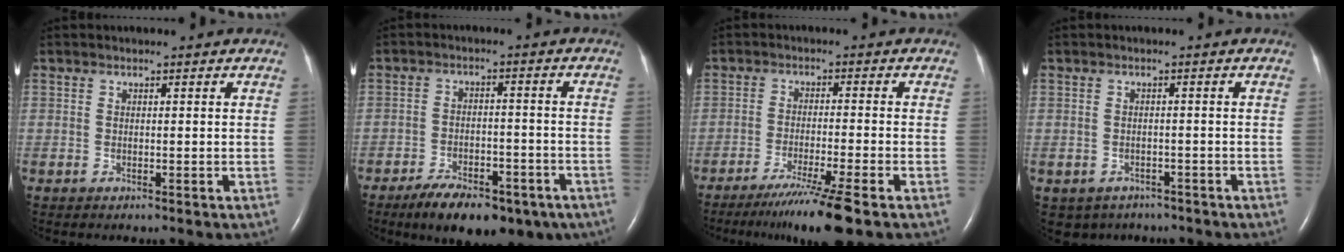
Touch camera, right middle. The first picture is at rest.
{"total": 12.8, "force": [-8.9, 5.5, 7.4], "torque": [-0.100, 0.001, -0.129]}
{"total": 9.1, "force": [-6.6, -1.9, 6.0], "torque": [-0.098, -0.035, -0.108]}
{"total": 4.9, "force": [-3.7, 3.1, 0.5], "torque": [-0.003, 0.010, -0.046]}